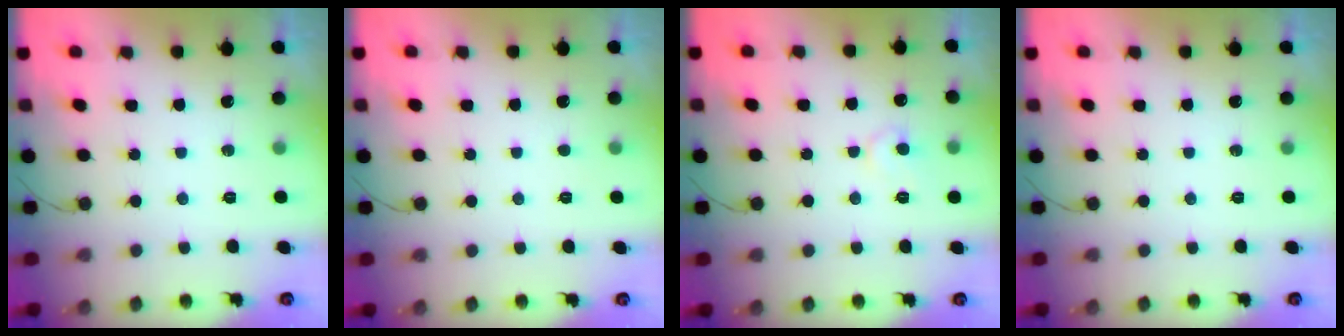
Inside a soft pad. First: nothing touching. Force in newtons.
{"total": 1.6, "press": 1.6, "slide": 0.1}
{"total": 6.5, "press": 6.5, "slide": 0.3}
{"total": 0.0}